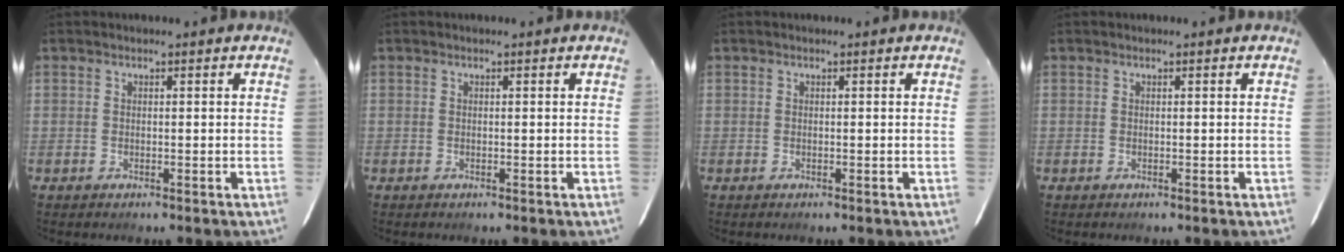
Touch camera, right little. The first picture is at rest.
{"total": 0.0}
{"total": 0.0}
{"total": 0.0}